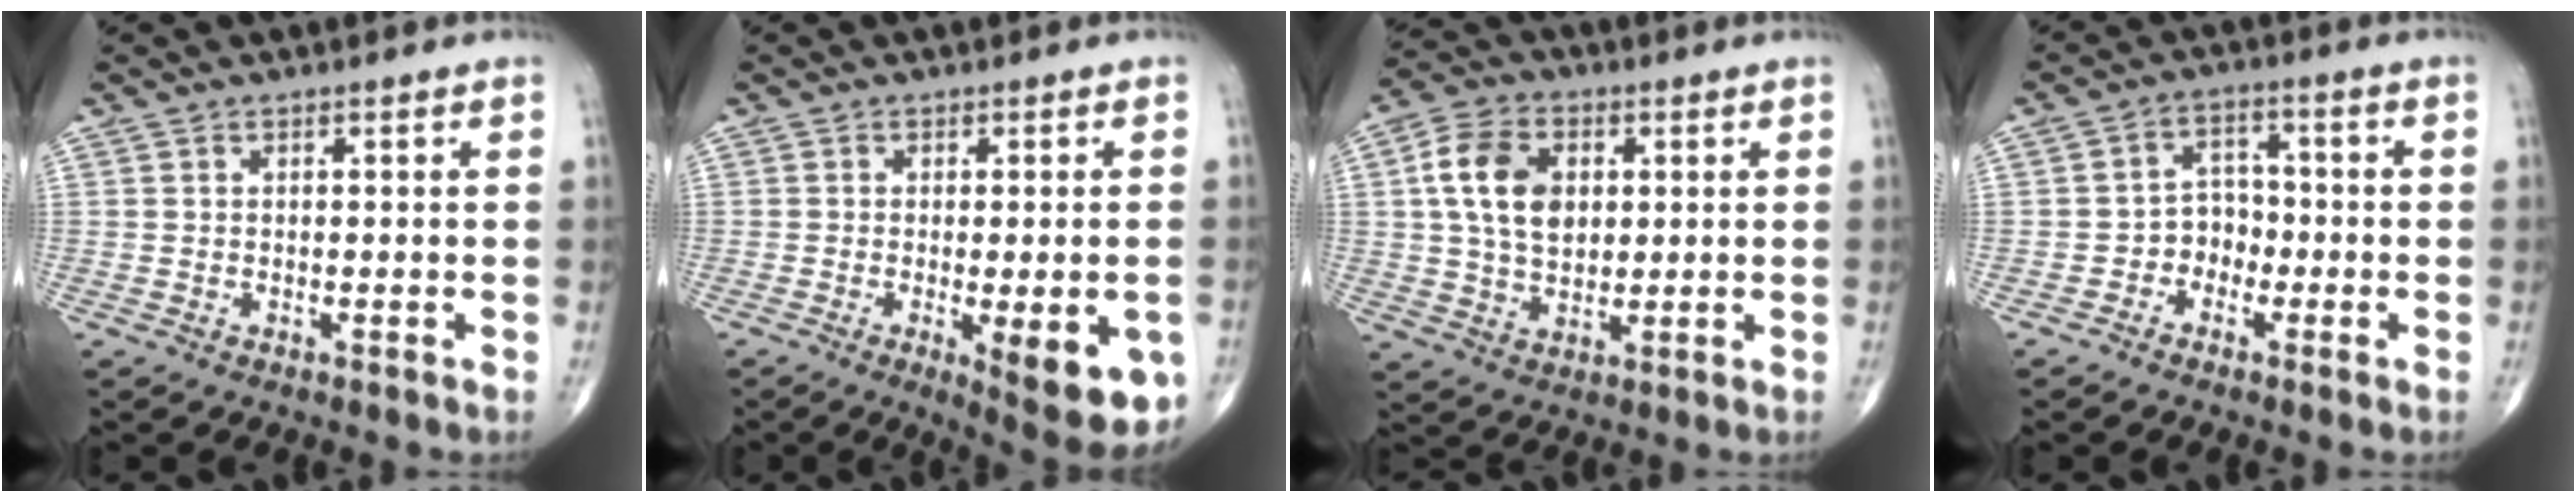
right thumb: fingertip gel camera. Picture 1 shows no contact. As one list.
[{"total": 12.2, "force": [-4.0, 3.9, 10.9], "torque": [-0.123, -0.010, -0.041]}, {"total": 11.5, "force": [2.3, 7.8, 8.1], "torque": [-0.136, 0.002, 0.039]}, {"total": 4.7, "force": [-1.9, 3.9, 1.8], "torque": [0.002, 0.025, -0.044]}]